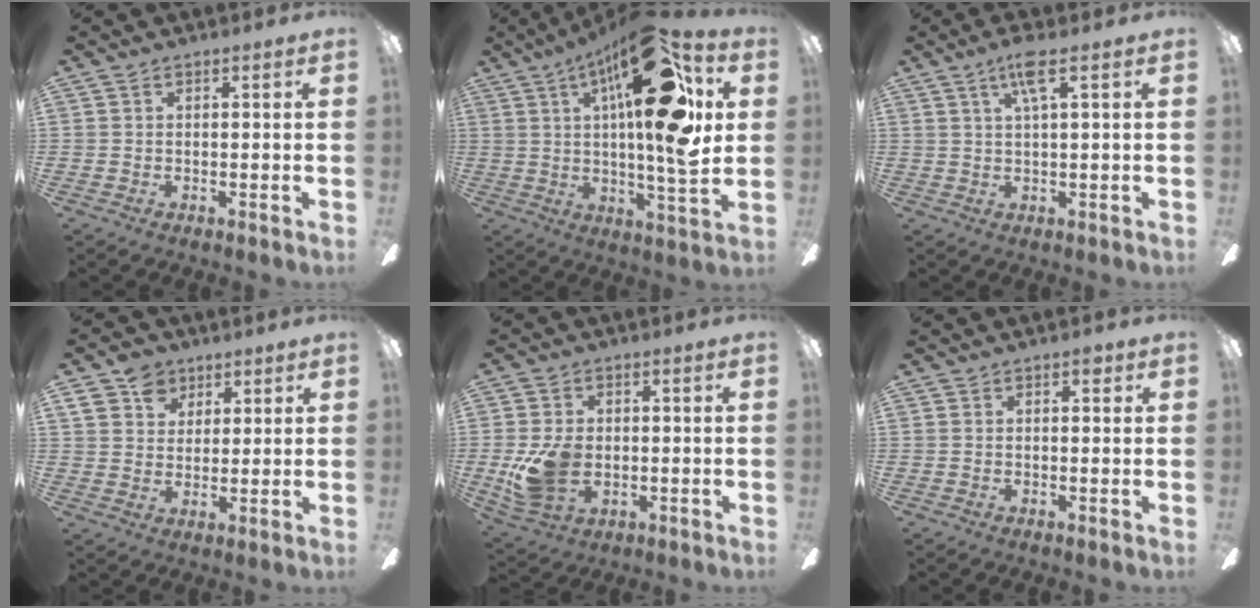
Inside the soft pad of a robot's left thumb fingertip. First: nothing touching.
{"total": 26.0, "force": [9.7, 7.4, 22.9], "torque": [-0.361, -0.043, 0.147]}
{"total": 6.2, "force": [3.1, 1.0, 5.2], "torque": [-0.104, 0.004, 0.050]}
{"total": 9.0, "force": [5.1, 6.7, 2.9], "torque": [-0.050, -0.008, 0.099]}
{"total": 10.1, "force": [-1.3, 6.9, 7.2], "torque": [-0.150, 0.007, -0.018]}
{"total": 2.0, "force": [0.9, 0.9, 1.5], "torque": [-0.016, -0.001, 0.011]}